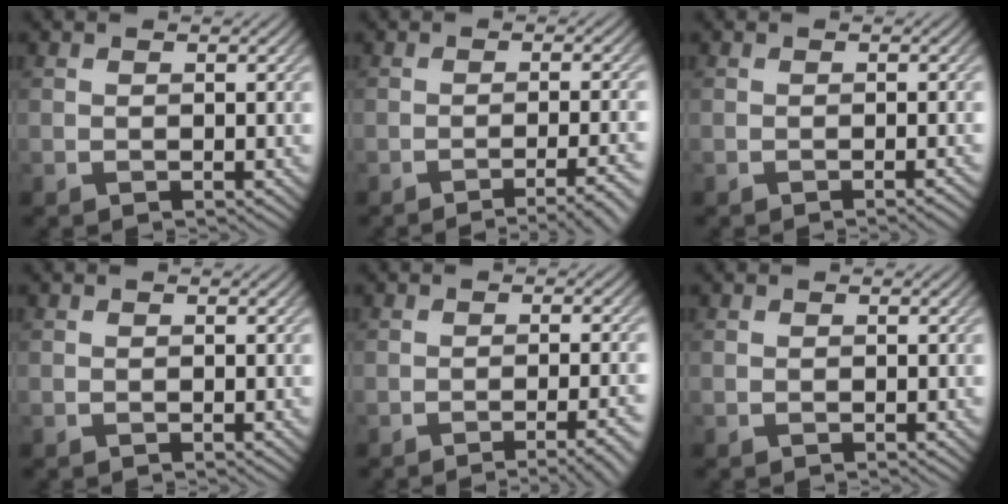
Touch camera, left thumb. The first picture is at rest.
{"total": 5.5, "force": [-3.2, 1.0, 4.4], "torque": [-0.058, 0.009, -0.048]}
{"total": 1.2, "force": [-0.6, 0.2, 1.0], "torque": [-0.008, 0.003, -0.014]}
{"total": 0.0}
{"total": 5.2, "force": [-2.7, 1.0, 4.4], "torque": [-0.053, 0.009, -0.040]}
{"total": 0.0}